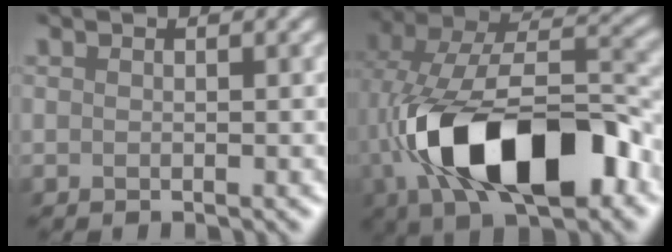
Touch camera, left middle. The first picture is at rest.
{"total": 13.3, "force": [-4.4, 6.5, 10.7], "torque": [-0.197, 0.010, -0.069]}